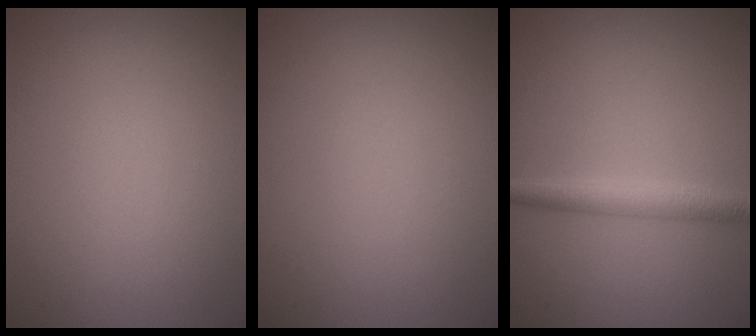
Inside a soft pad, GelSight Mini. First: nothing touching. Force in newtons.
{"total": 0.0}
{"total": 2.6, "press": 2.6, "slide": 0.0}